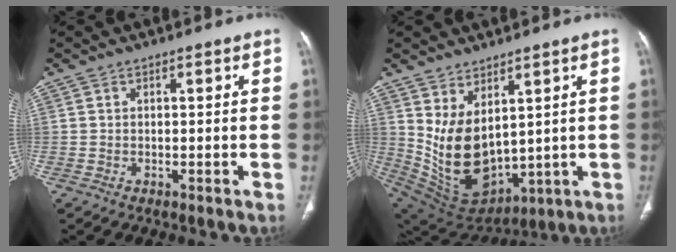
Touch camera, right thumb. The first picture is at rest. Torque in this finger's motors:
{"motor_torque": [-0.69, 1.58, 1.08, 0.85, 0.32]}